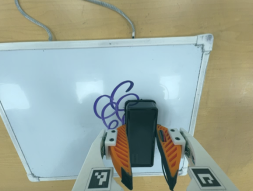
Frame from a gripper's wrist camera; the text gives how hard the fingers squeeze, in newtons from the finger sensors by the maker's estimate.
{"total": 8.7, "left": 8.9, "right": 8.5}